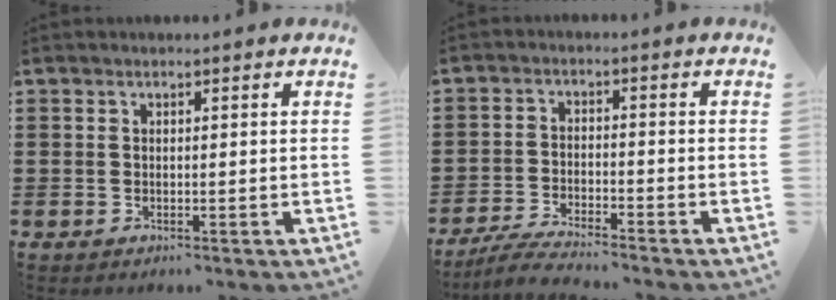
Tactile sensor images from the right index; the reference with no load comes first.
{"total": 4.2, "force": [-4.0, 0.0, 1.2], "torque": [-0.028, -0.004, -0.080]}